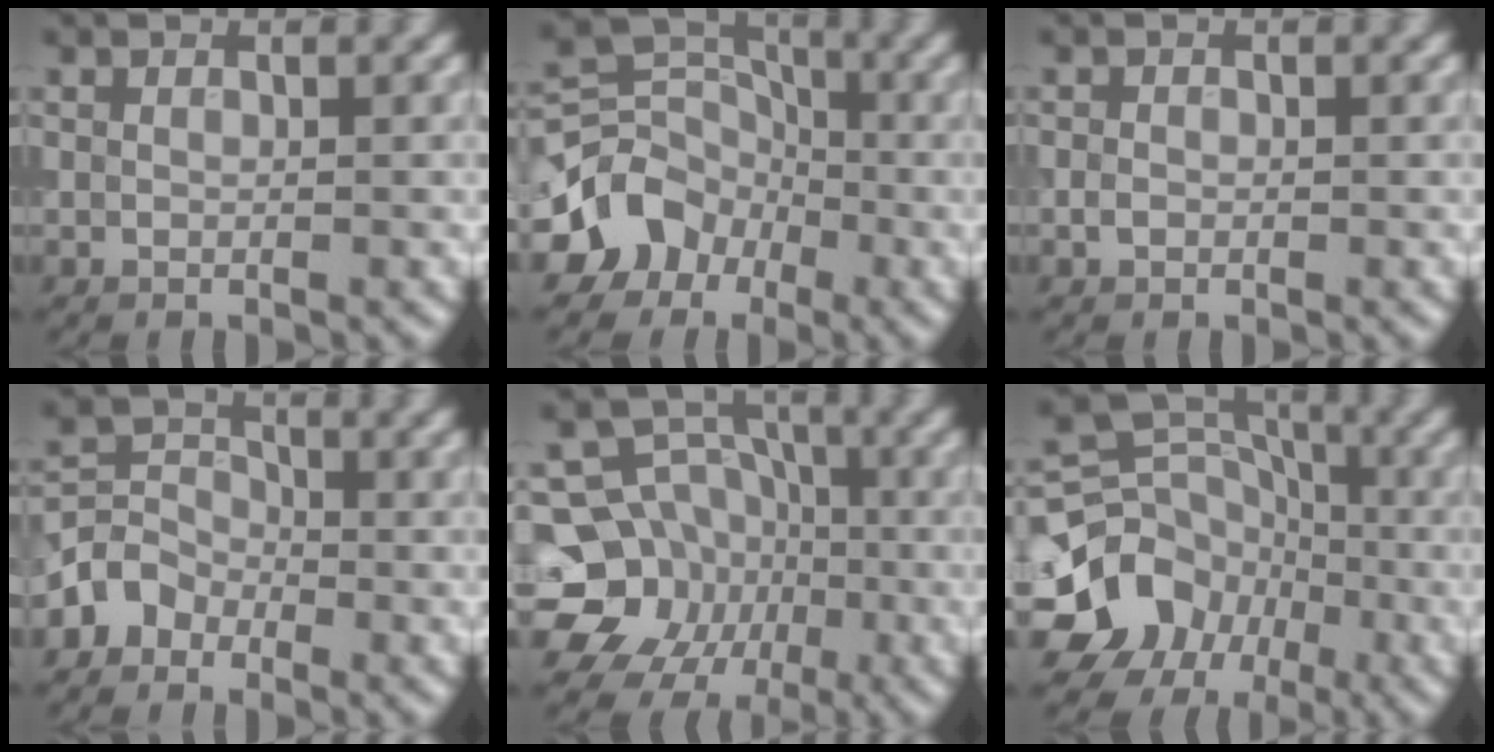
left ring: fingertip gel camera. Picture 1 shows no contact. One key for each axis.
{"total": 7.2, "fx": -3.3, "fy": 5.8, "fz": 2.7, "tx": -0.031, "ty": 0.010, "tz": -0.069}
{"total": 0.8, "fx": -0.3, "fy": 0.6, "fz": 0.4, "tx": -0.005, "ty": -0.001, "tz": -0.007}
{"total": 2.7, "fx": -1.7, "fy": 2.0, "fz": 0.5, "tx": -0.002, "ty": 0.011, "tz": -0.042}
{"total": 13.0, "fx": -4.9, "fy": 11.3, "fz": 4.2, "tx": -0.072, "ty": -0.023, "tz": -0.098}
{"total": 10.7, "fx": -4.5, "fy": 9.0, "fz": 3.8, "tx": -0.072, "ty": -0.001, "tz": -0.093}